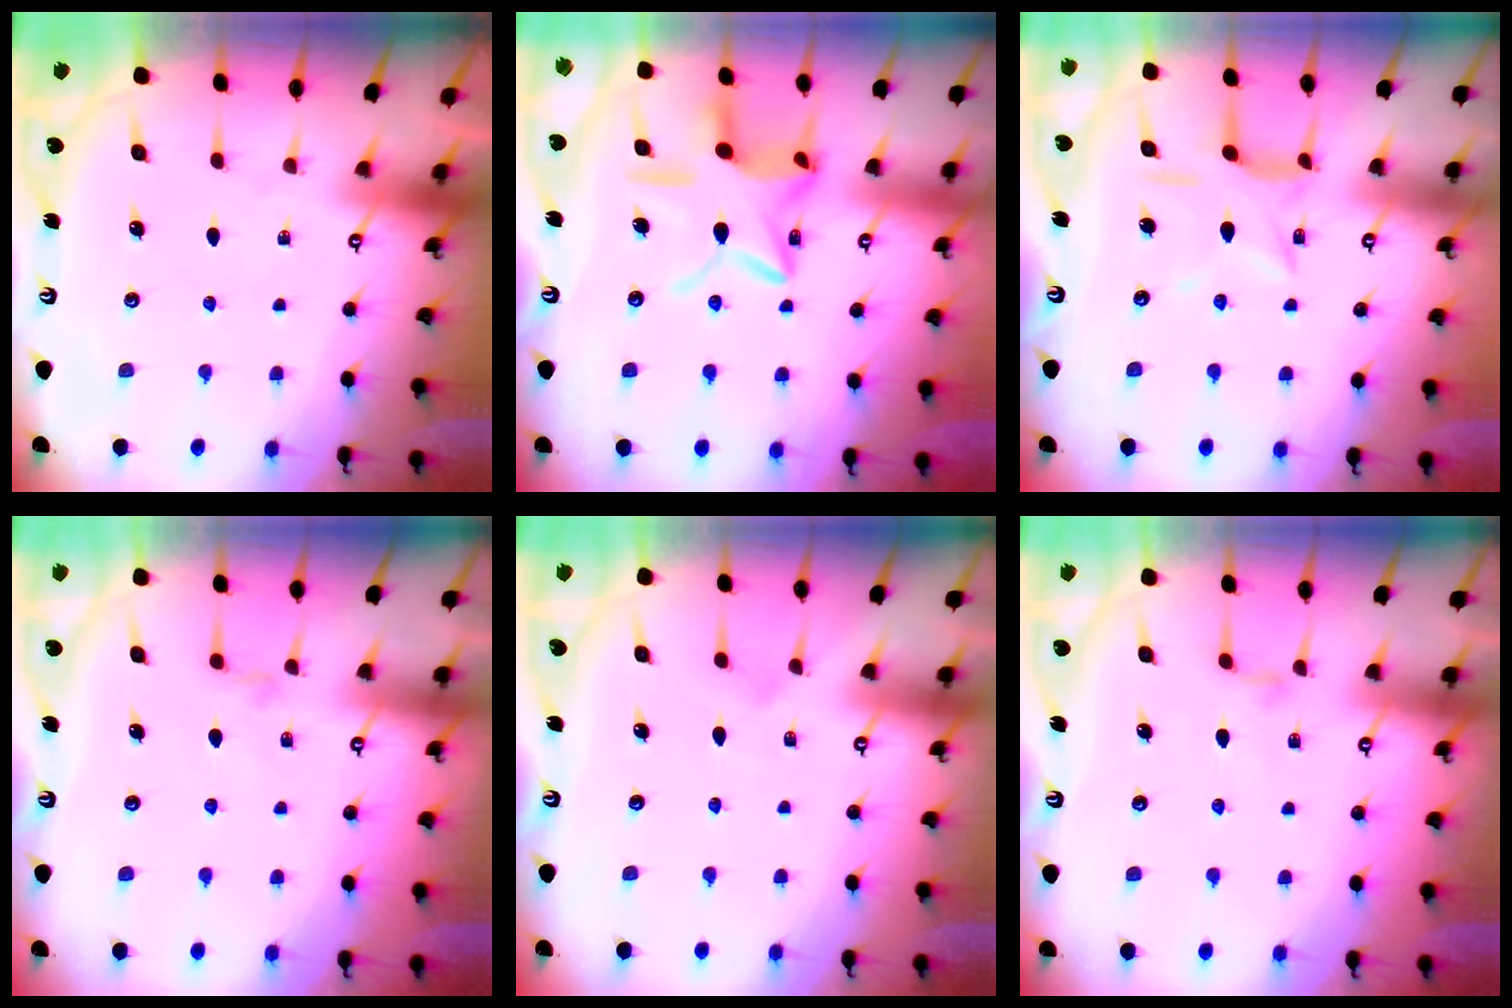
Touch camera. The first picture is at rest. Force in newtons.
{"total": 14.4, "press": 14.3, "slide": 1.1}
{"total": 9.6, "press": 9.6, "slide": 0.6}
{"total": 2.4, "press": 2.3, "slide": 0.4}
{"total": 0.0}
{"total": 1.4, "press": 1.4, "slide": 0.4}